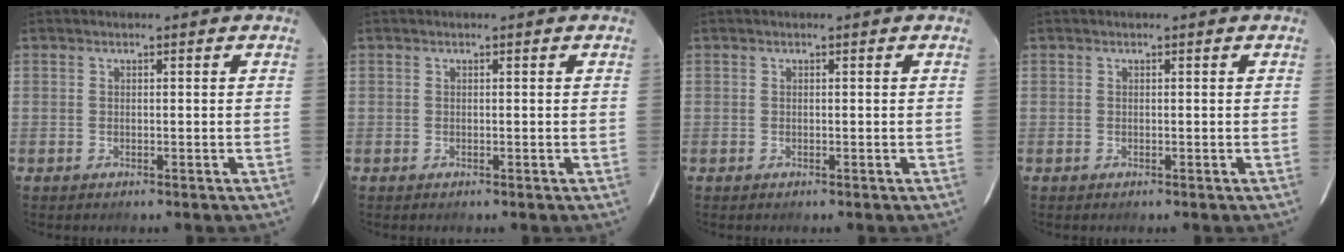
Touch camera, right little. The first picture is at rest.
{"total": 0.0}
{"total": 0.0}
{"total": 0.0}